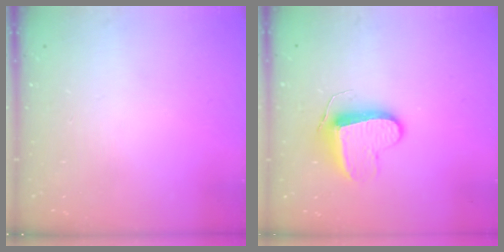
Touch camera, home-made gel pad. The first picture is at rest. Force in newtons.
{"total": 9.7, "press": 9.7, "slide": 0.4}